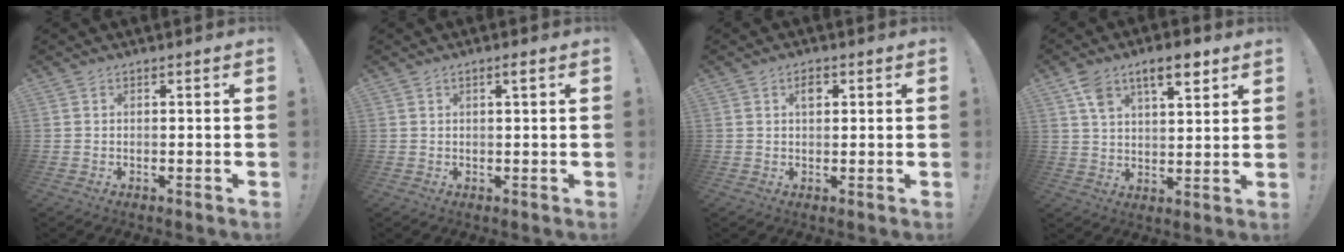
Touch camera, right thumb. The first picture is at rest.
{"total": 1.7, "force": [0.8, 0.1, 1.5], "torque": [-0.028, 0.000, 0.011]}
{"total": 2.8, "force": [1.0, 1.8, 1.9], "torque": [-0.011, -0.006, 0.010]}
{"total": 10.1, "force": [6.1, 4.7, 6.6], "torque": [-0.099, -0.018, 0.108]}